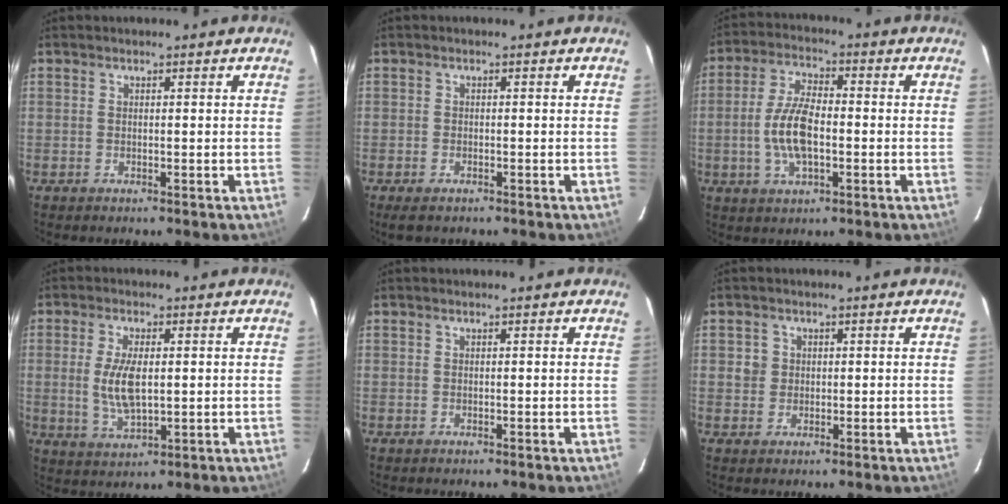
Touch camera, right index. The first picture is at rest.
{"total": 3.0, "force": [-2.2, 1.3, 1.6], "torque": [-0.038, -0.008, -0.039]}
{"total": 9.5, "force": [-1.7, 4.1, 8.3], "torque": [-0.172, 0.006, -0.031]}
{"total": 7.8, "force": [0.2, 3.5, 7.0], "torque": [-0.141, -0.005, 0.010]}
{"total": 0.0}
{"total": 2.2, "force": [0.1, 2.2, 0.3], "torque": [-0.002, 0.004, -0.002]}